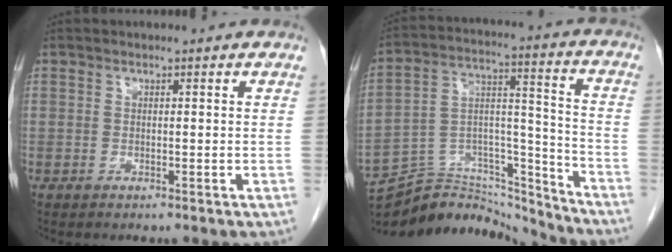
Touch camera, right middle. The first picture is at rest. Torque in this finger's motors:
{"motor_torque": [0.02, 0.16, -0.01, -0.05]}